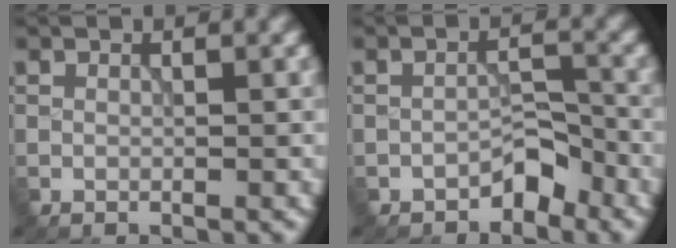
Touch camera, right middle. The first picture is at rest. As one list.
[{"total": 2.4, "force": [-1.9, 1.1, 1.1], "torque": [-0.012, 0.012, -0.032]}]